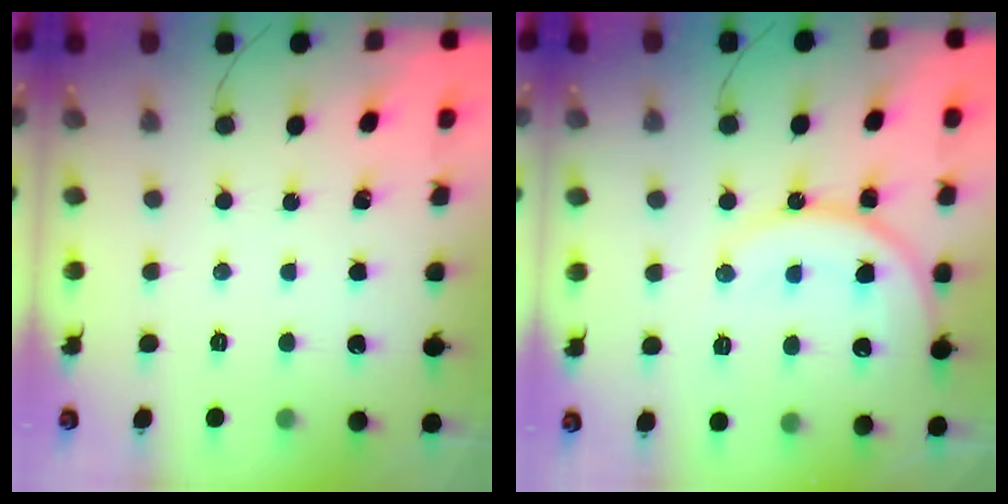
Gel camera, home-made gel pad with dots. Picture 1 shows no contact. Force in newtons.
{"total": 15.4, "press": 15.2, "slide": 1.8}